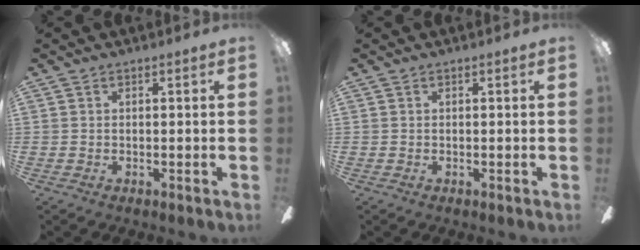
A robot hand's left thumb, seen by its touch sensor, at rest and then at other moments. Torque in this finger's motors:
{"motor_torque": [0.00, 0.00, -0.01, 0.06, 0.00]}